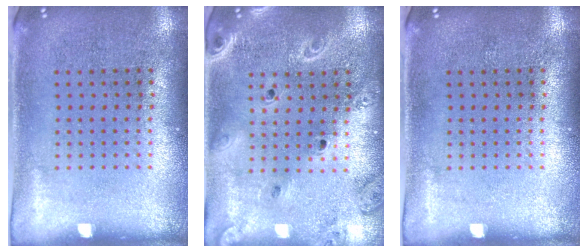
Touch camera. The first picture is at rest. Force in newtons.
{"total": 2.0, "press": 1.9, "slide": 0.8}
{"total": 0.0}